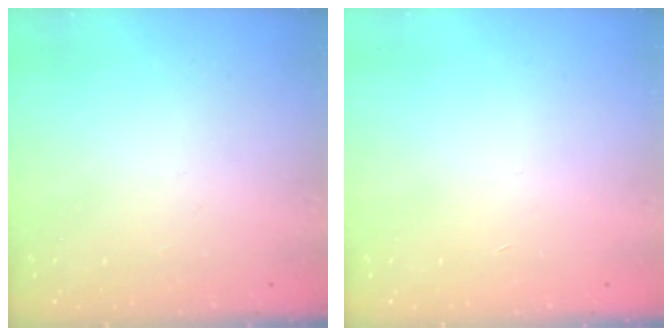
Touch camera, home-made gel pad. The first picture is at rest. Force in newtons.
{"total": 0.0}